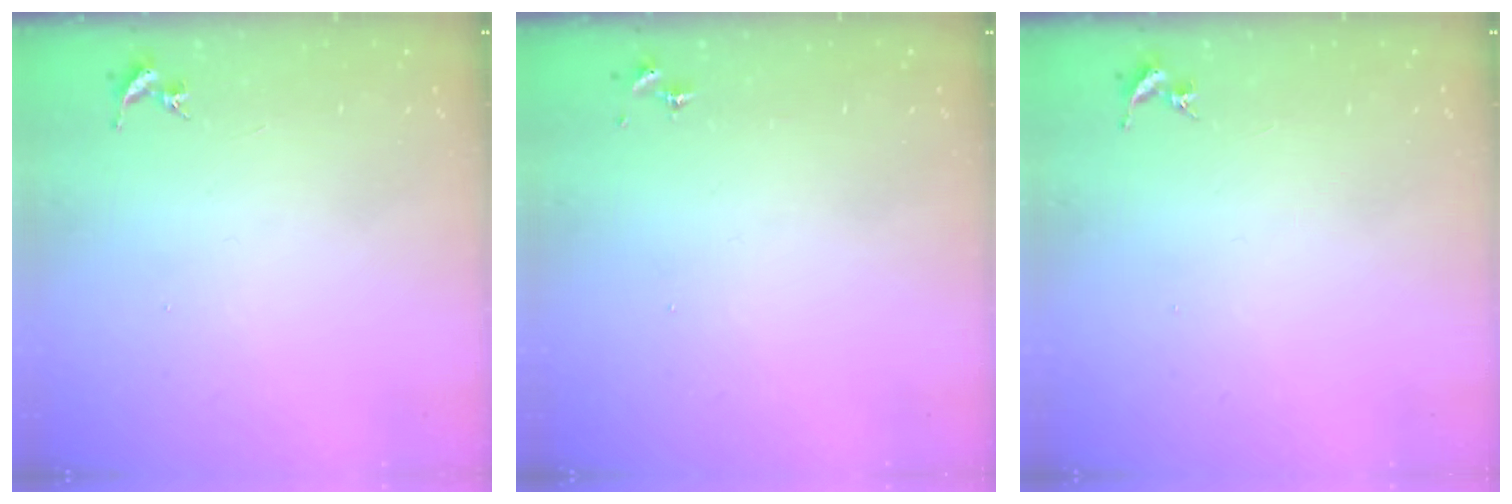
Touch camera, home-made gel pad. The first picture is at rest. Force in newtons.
{"total": 0.0}
{"total": 0.0}